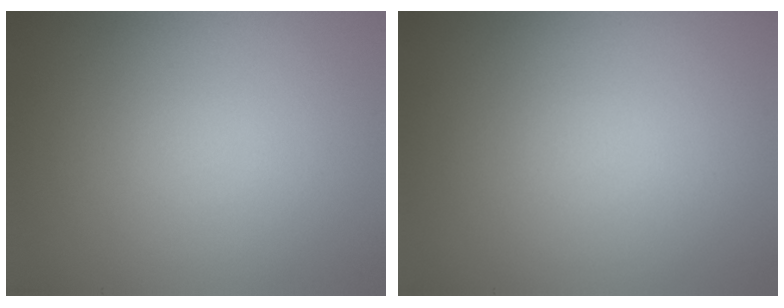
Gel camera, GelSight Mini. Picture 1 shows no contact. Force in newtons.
{"total": 0.0}